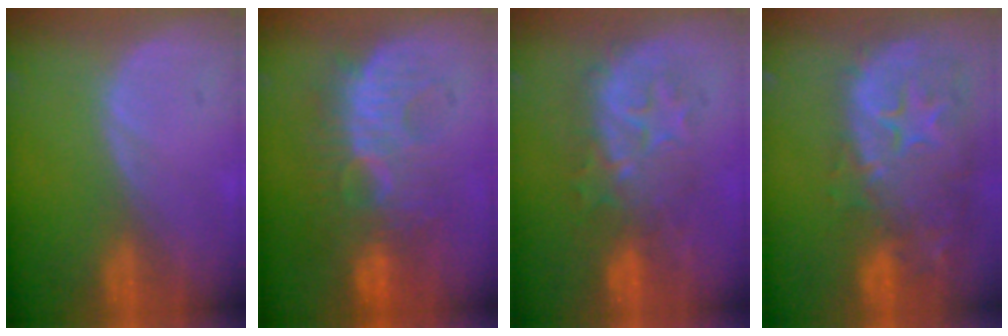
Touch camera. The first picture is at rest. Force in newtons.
{"total": 9.2, "press": 9.0, "slide": 1.9}
{"total": 8.2, "press": 8.2, "slide": 0.9}
{"total": 14.5, "press": 11.7, "slide": 8.5}